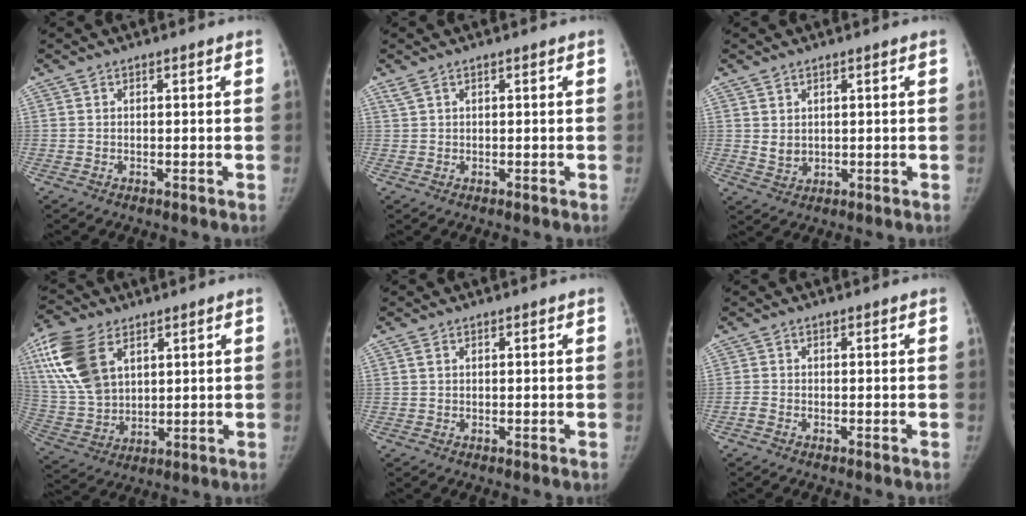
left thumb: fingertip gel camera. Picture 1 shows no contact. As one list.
[{"total": 1.1, "force": [0.9, 0.3, 0.6], "torque": [-0.014, 0.010, 0.023]}, {"total": 2.4, "force": [0.9, 1.8, 1.2], "torque": [-0.015, -0.020, 0.027]}, {"total": 16.8, "force": [7.5, 10.2, 11.1], "torque": [-0.224, -0.017, 0.154]}, {"total": 1.0, "force": [0.5, 0.5, 0.6], "torque": [-0.015, 0.003, 0.011]}, {"total": 0.9, "force": [-0.6, 0.4, 0.5], "torque": [-0.016, -0.002, -0.016]}]